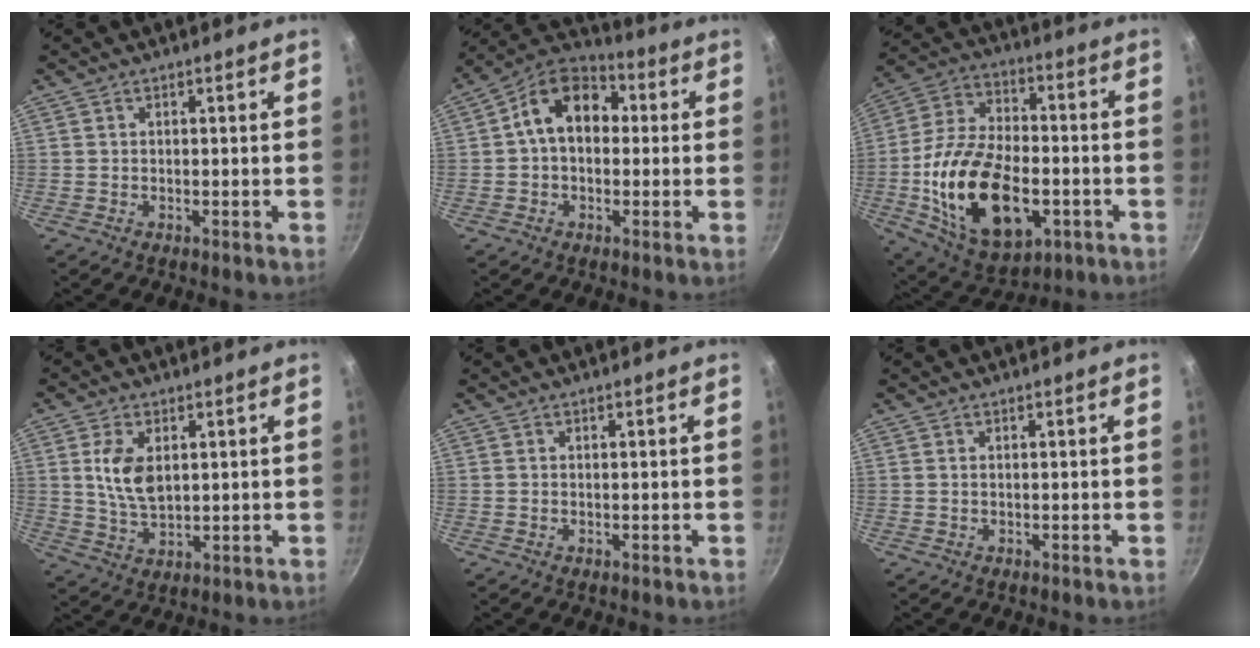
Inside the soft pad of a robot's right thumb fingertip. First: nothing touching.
{"total": 12.8, "force": [1.6, 9.1, 8.9], "torque": [-0.105, 0.032, 0.003]}
{"total": 24.5, "force": [-5.5, 14.2, 19.1], "torque": [-0.341, 0.025, -0.084]}
{"total": 7.9, "force": [1.8, 4.6, 6.1], "torque": [-0.112, -0.013, 0.038]}
{"total": 0.0}
{"total": 0.0}